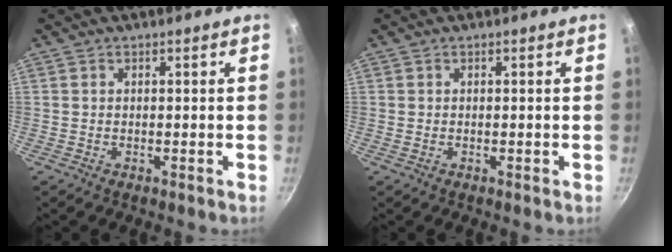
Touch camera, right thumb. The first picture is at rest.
{"total": 0.0}